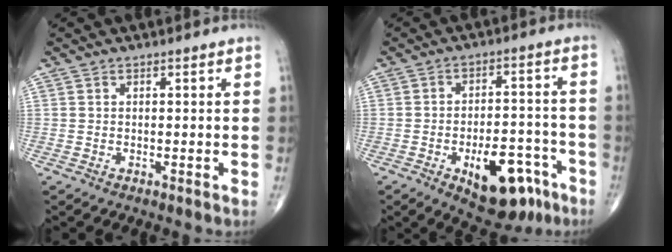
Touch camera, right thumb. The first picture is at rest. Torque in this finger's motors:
{"motor_torque": [2.67, 1.89, 0.53, -0.72, 0.11]}